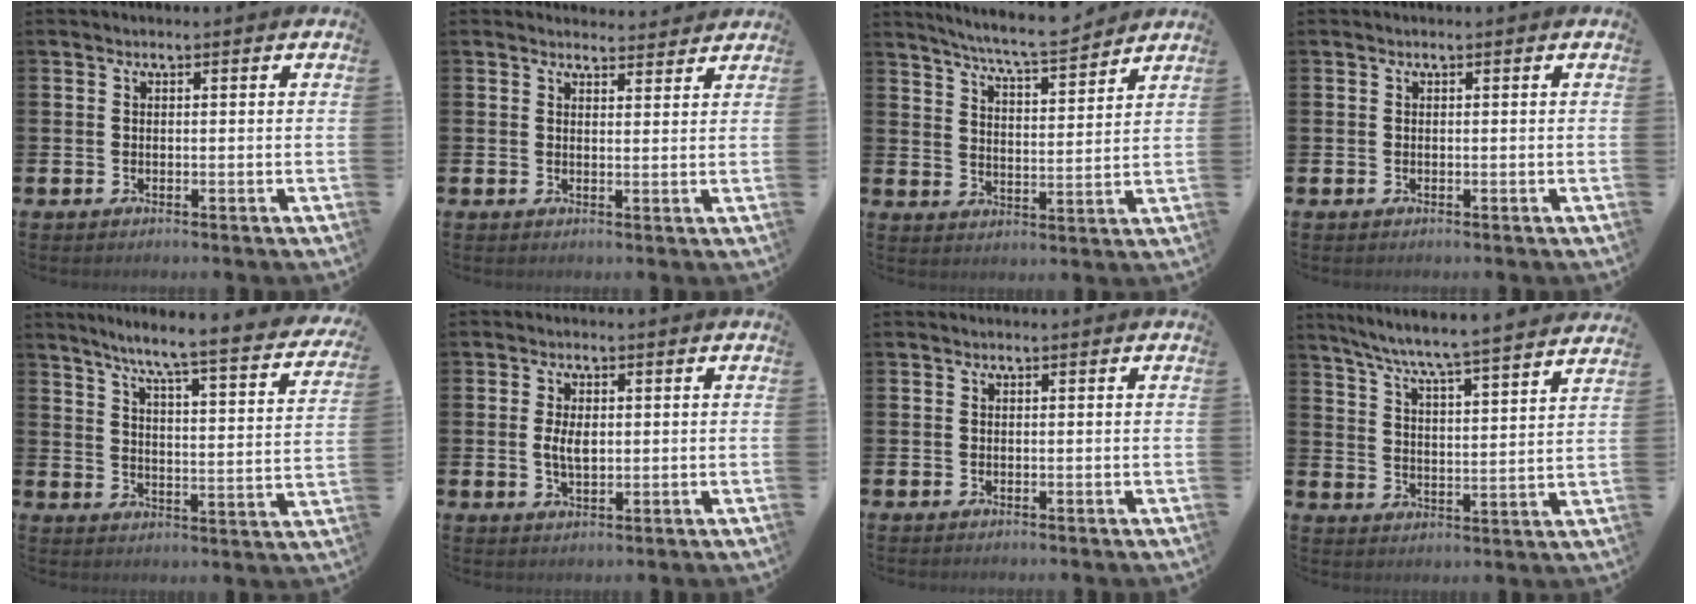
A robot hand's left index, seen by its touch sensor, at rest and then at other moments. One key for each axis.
{"total": 2.7, "fx": 2.6, "fy": 0.5, "fz": -0.1, "tx": 0.004, "ty": -0.017, "tz": 0.045}
{"total": 7.0, "fx": 6.7, "fy": -0.2, "fz": 1.9, "tx": -0.056, "ty": -0.041, "tz": 0.118}
{"total": 0.0}
{"total": 6.7, "fx": 5.8, "fy": -0.1, "fz": 3.3, "tx": -0.075, "ty": -0.056, "tz": 0.088}
{"total": 3.5, "fx": 0.3, "fy": 2.0, "fz": 2.9, "tx": -0.043, "ty": 0.001, "tz": 0.000}
{"total": 0.0}
{"total": 7.1, "fx": 6.8, "fy": -0.3, "fz": 2.2, "tx": -0.073, "ty": -0.055, "tz": 0.115}